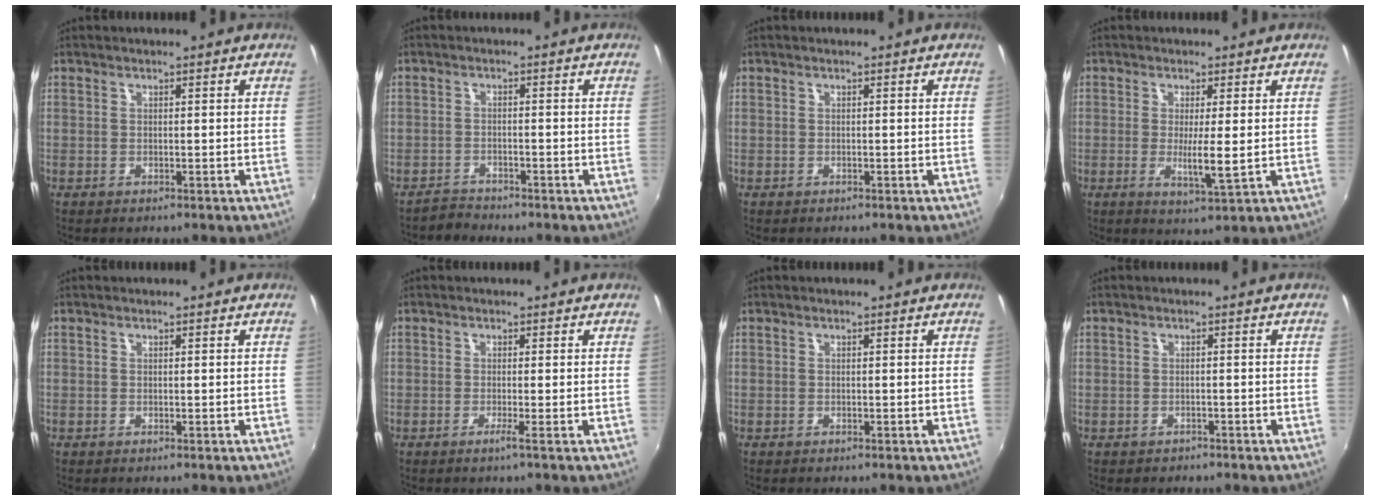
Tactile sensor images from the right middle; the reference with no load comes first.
{"total": 2.7, "force": [-2.5, 0.8, -0.1], "torque": [-0.008, 0.002, -0.049]}
{"total": 0.7, "force": [-0.5, 0.4, 0.1], "torque": [-0.005, -0.002, -0.008]}
{"total": 4.5, "force": [-0.2, 0.1, 4.5], "torque": [-0.083, -0.014, -0.004]}
{"total": 0.0}
{"total": 1.0, "force": [-0.5, -0.5, 0.7], "torque": [-0.010, -0.006, -0.013]}
{"total": 0.0}
{"total": 1.7, "force": [-1.1, 1.3, 0.1], "torque": [-0.008, 0.001, -0.015]}